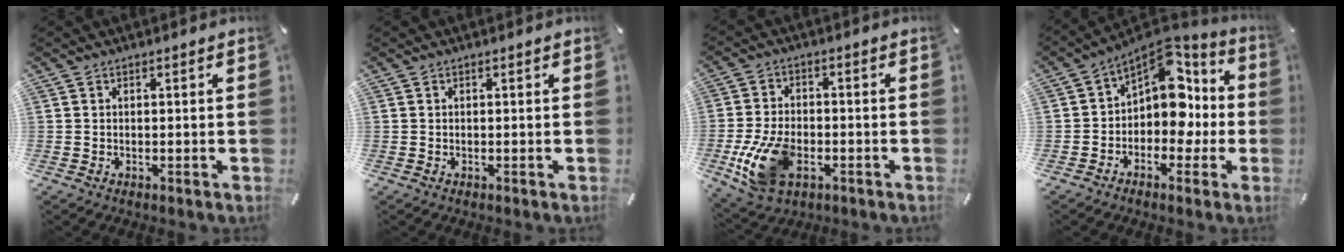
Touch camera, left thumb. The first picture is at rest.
{"total": 0.0}
{"total": 13.3, "force": [-4.3, 8.5, 9.3], "torque": [-0.196, 0.001, -0.075]}
{"total": 12.2, "force": [3.3, 8.7, 7.9], "torque": [-0.110, -0.028, 0.062]}